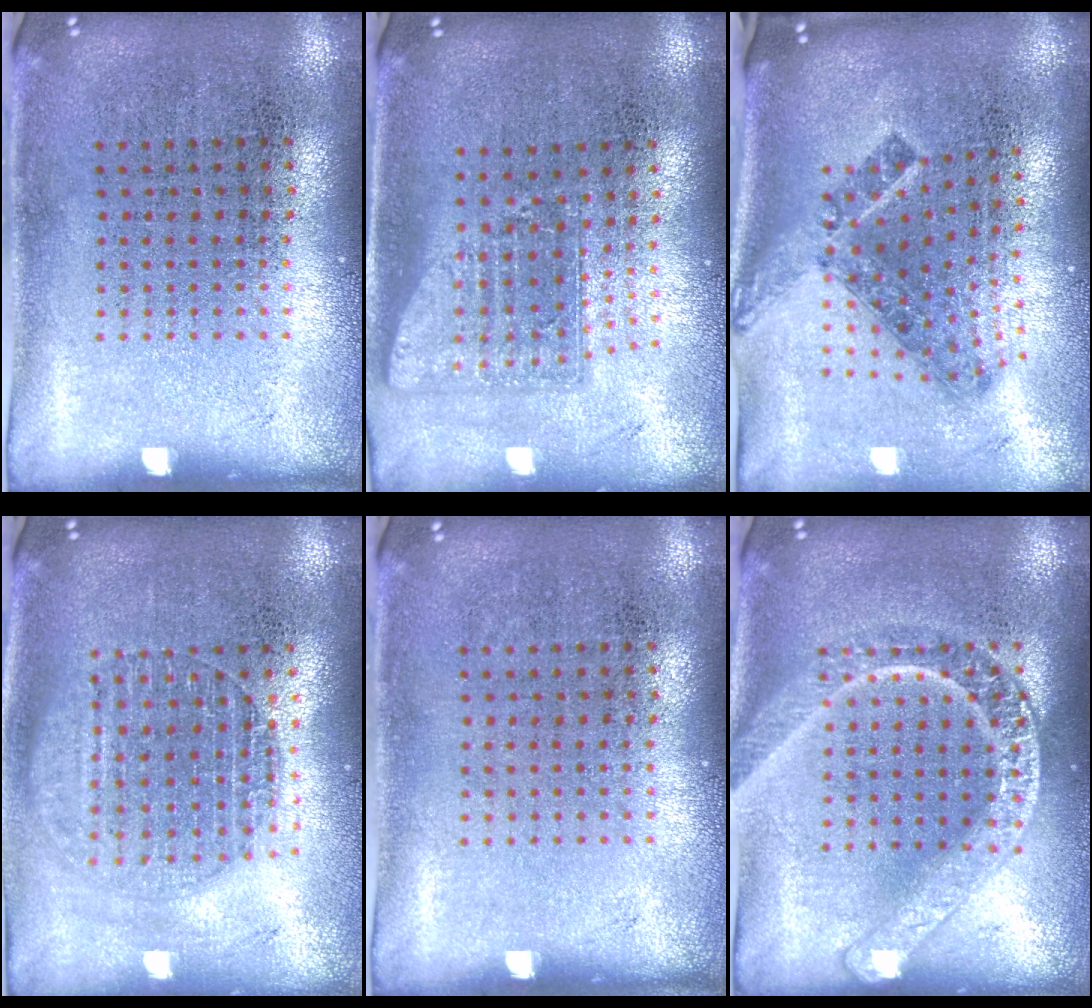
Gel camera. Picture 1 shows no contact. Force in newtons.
{"total": 1.6, "press": 1.2, "slide": 1.0}
{"total": 1.5, "press": 1.1, "slide": 1.1}
{"total": 1.6, "press": 1.4, "slide": 0.8}
{"total": 0.0}
{"total": 3.5, "press": 3.4, "slide": 0.5}